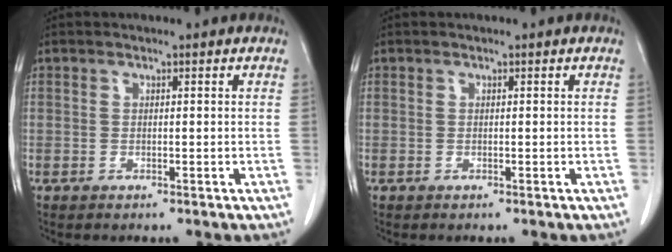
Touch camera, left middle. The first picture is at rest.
{"total": 0.0}